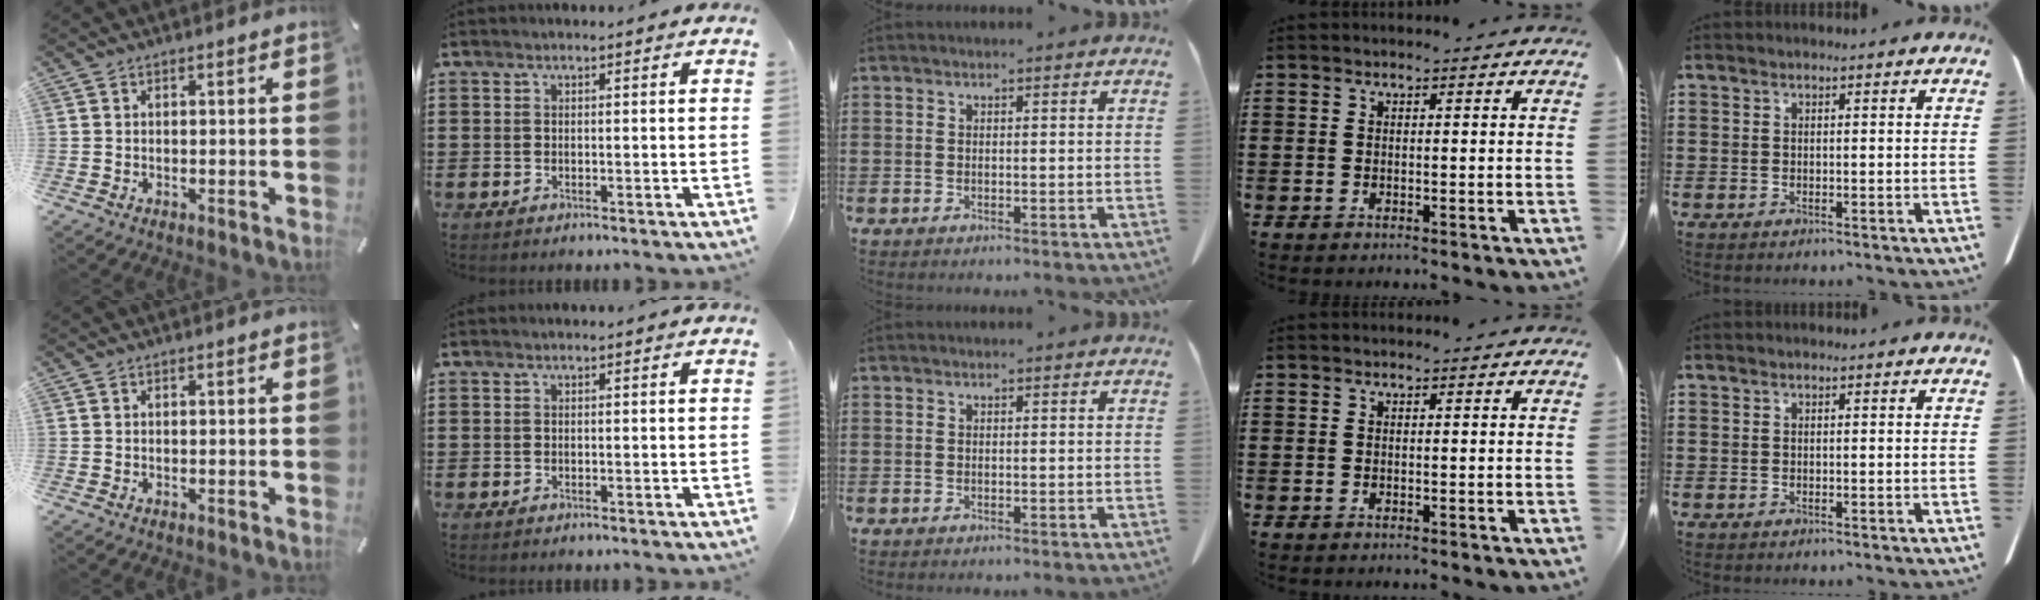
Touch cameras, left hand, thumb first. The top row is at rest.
{}